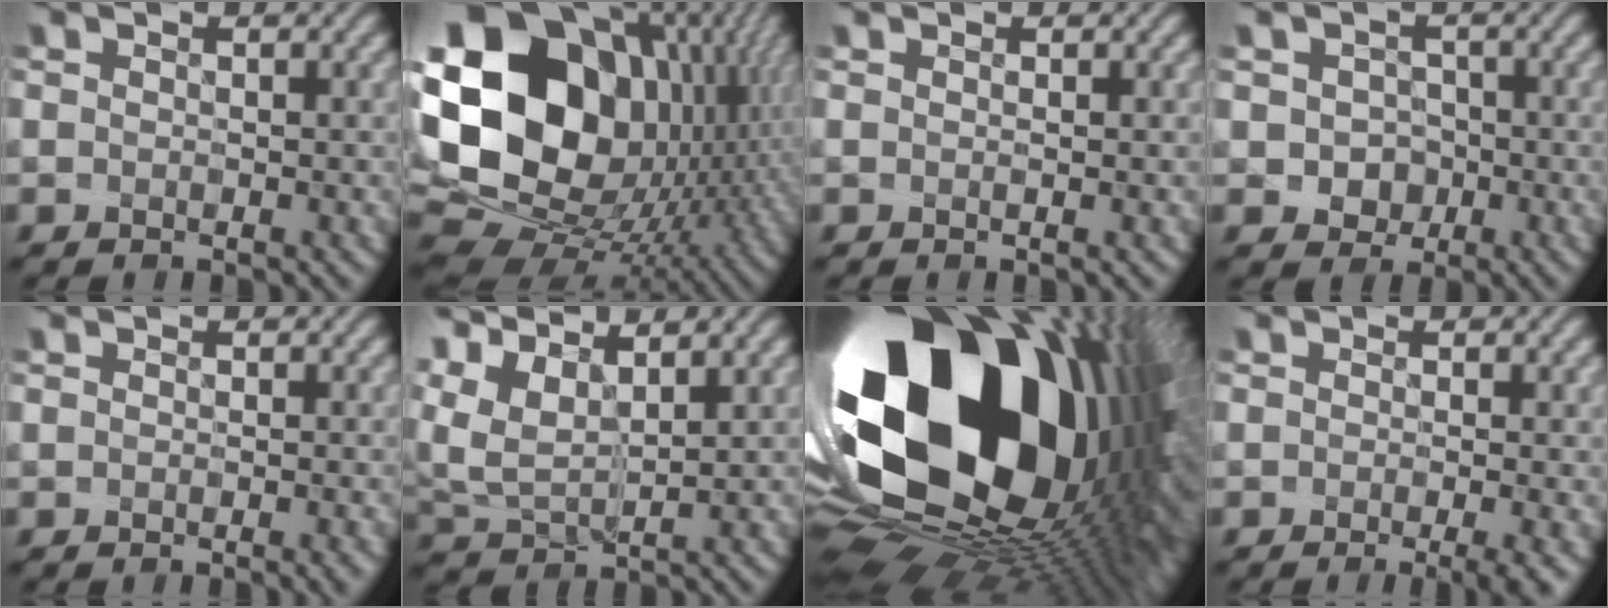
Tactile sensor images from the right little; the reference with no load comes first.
{"total": 22.1, "force": [3.7, 17.2, 13.4], "torque": [-0.317, -0.001, 0.082]}
{"total": 0.5, "force": [0.1, 0.0, 0.5], "torque": [-0.003, 0.002, 0.003]}
{"total": 2.9, "force": [-1.0, 2.5, 1.0], "torque": [0.004, 0.001, -0.014]}
{"total": 1.6, "force": [-0.7, 0.6, 1.4], "torque": [-0.007, -0.002, -0.006]}
{"total": 7.3, "force": [4.7, 3.4, 4.5], "torque": [-0.120, 0.036, 0.096]}
{"total": 22.5, "force": [3.5, 14.4, 16.9], "torque": [-0.314, -0.093, 0.095]}
{"total": 4.0, "force": [-1.6, 1.3, 3.4], "torque": [-0.041, -0.005, -0.018]}